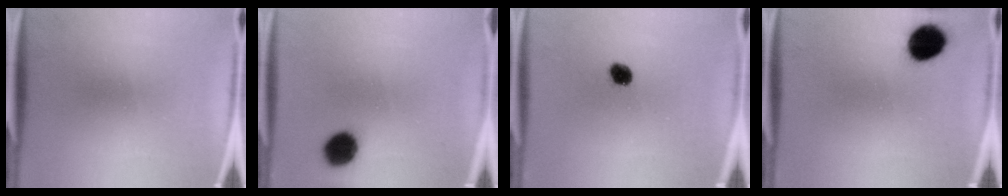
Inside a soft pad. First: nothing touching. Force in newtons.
{"total": 8.1}
{"total": 3.5}
{"total": 9.2}